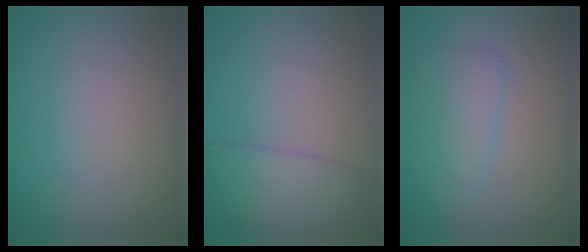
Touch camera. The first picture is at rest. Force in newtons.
{"total": 2.9, "press": 2.9, "slide": 0.1}
{"total": 2.8, "press": 2.8, "slide": 0.1}